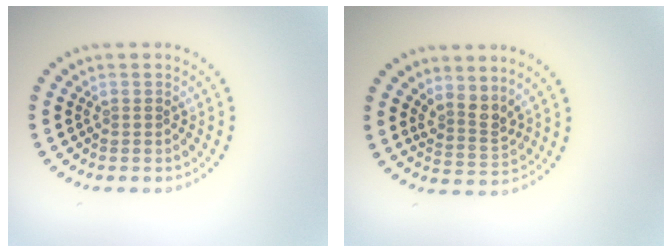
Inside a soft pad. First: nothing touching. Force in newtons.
{"total": 2.4, "press": 1.8, "slide": 1.6}